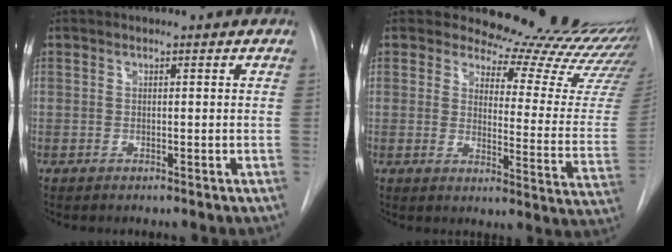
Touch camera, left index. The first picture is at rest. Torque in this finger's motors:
{"motor_torque": [0.87, -0.98, -0.24, -0.09]}